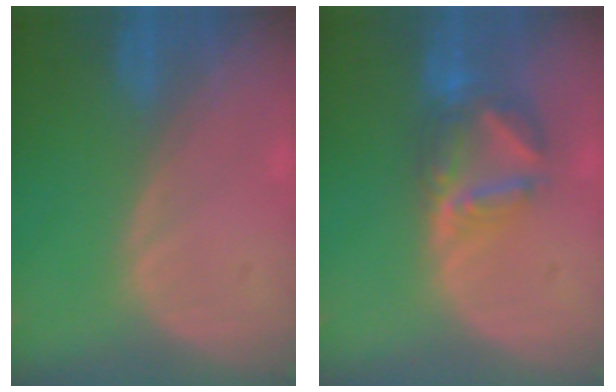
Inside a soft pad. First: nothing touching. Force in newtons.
{"total": 7.2, "press": 6.3, "slide": 3.4}